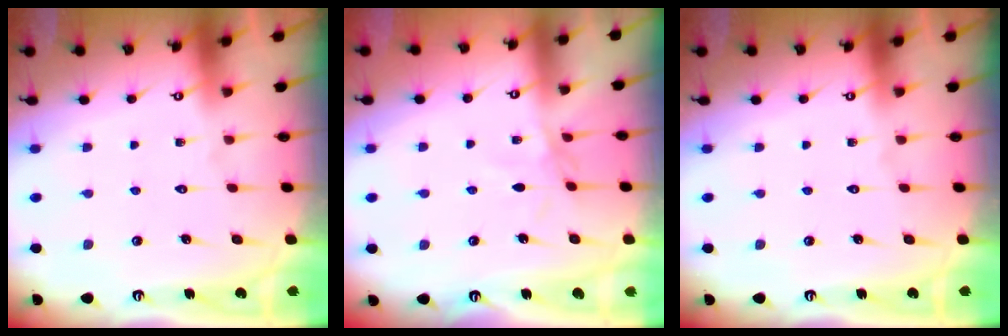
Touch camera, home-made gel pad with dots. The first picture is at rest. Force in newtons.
{"total": 2.0, "press": 1.9, "slide": 0.4}
{"total": 0.0}